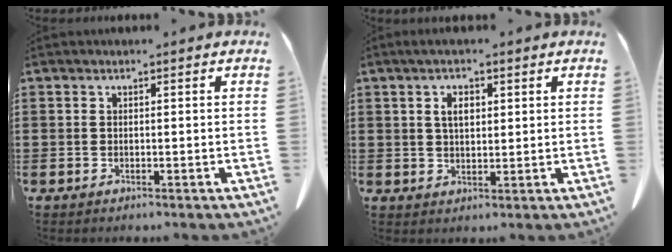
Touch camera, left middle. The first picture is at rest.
{"total": 3.5, "force": [1.3, 1.7, 2.8], "torque": [-0.045, 0.002, 0.018]}